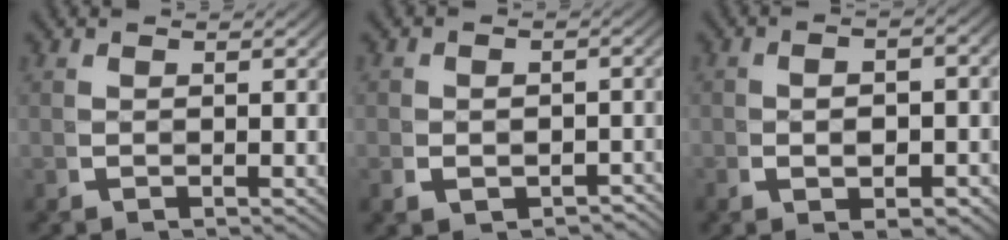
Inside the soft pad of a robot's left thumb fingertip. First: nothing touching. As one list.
[{"total": 3.0, "force": [-1.8, 2.1, 1.1], "torque": [-0.013, -0.017, -0.025]}, {"total": 3.9, "force": [-1.0, 2.1, 3.1], "torque": [-0.044, -0.007, -0.020]}]